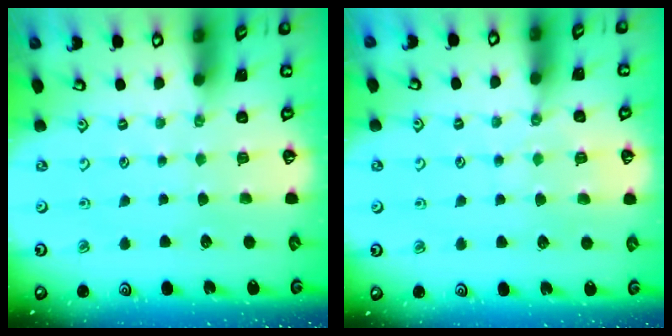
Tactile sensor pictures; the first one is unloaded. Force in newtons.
{"total": 4.6, "press": 4.6, "slide": 0.6}